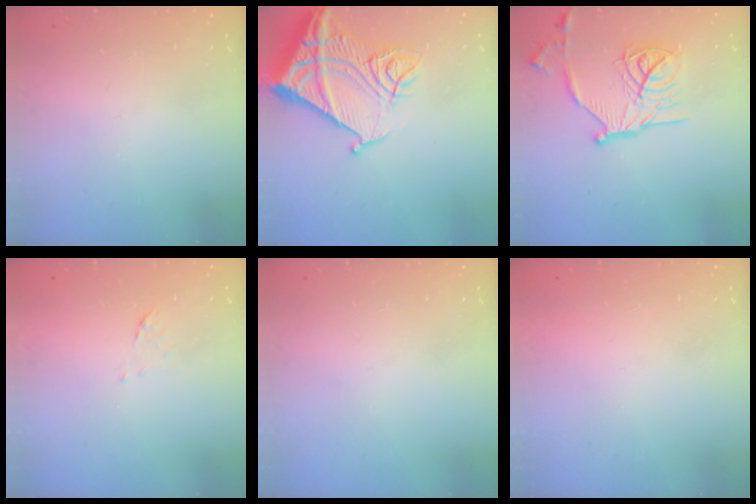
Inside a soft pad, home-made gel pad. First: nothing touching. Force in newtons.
{"total": 18.9, "press": 18.7, "slide": 2.3}
{"total": 19.6, "press": 19.5, "slide": 1.7}
{"total": 5.3, "press": 5.2, "slide": 0.5}
{"total": 0.0}
{"total": 1.5, "press": 1.5, "slide": 0.1}